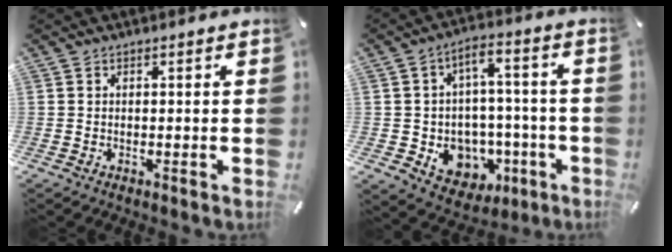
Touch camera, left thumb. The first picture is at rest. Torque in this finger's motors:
{"motor_torque": [0.16, 1.75, 0.00, 0.26, 0.09]}